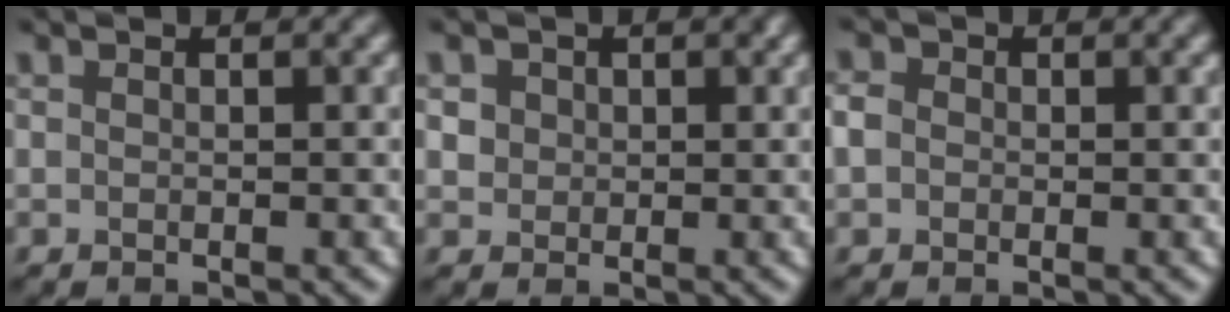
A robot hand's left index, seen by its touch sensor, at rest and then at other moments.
{"total": 1.3, "force": [0.0, 1.3, 0.3], "torque": [-0.006, -0.002, 0.014]}
{"total": 1.4, "force": [-0.7, 1.2, 0.4], "torque": [-0.009, 0.007, -0.010]}